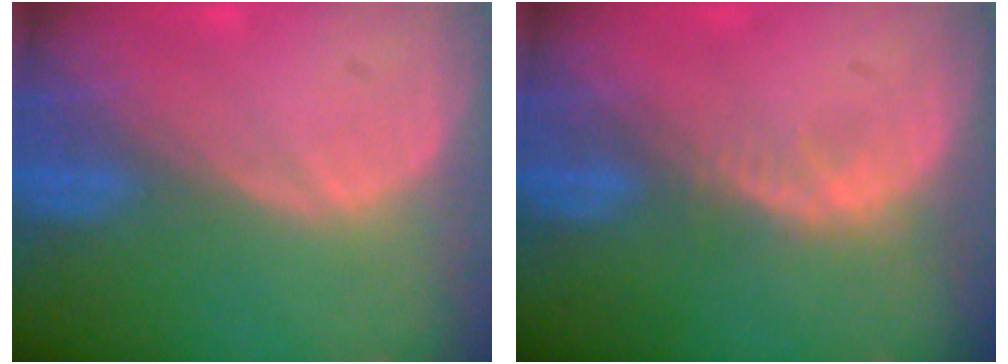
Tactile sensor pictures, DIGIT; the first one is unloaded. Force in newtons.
{"total": 1.5, "press": 1.5, "slide": 0.2}